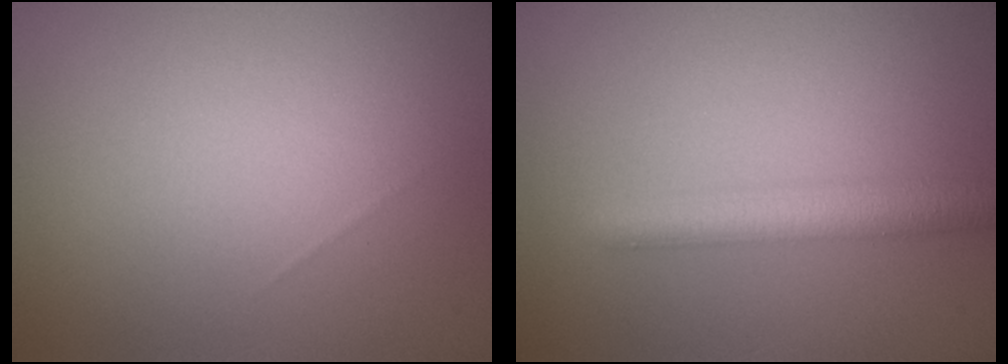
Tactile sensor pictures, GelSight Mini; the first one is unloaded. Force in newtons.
{"total": 3.9, "press": 3.9, "slide": 0.0}